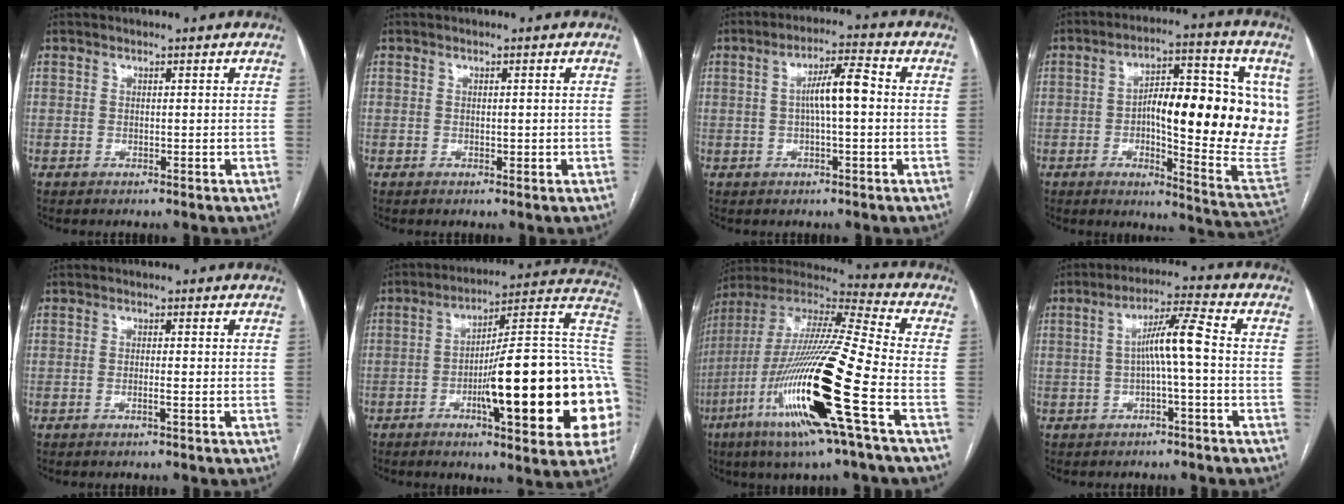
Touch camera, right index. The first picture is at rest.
{"total": 0.9, "force": [-0.3, 0.4, 0.8], "torque": [-0.014, -0.001, -0.002]}
{"total": 6.5, "force": [0.2, 0.9, 6.4], "torque": [-0.114, 0.018, 0.001]}
{"total": 23.1, "force": [2.6, 5.3, 22.3], "torque": [-0.247, 0.030, 0.043]}
{"total": 1.2, "force": [-0.6, -0.1, 1.1], "torque": [-0.020, 0.001, -0.010]}
{"total": 26.5, "force": [-5.1, 3.1, 25.8], "torque": [-0.284, 0.009, -0.077]}
{"total": 24.9, "force": [-8.5, 0.9, 23.4], "torque": [-0.472, -0.037, -0.163]}
{"total": 6.6, "force": [-0.5, -0.1, 6.5], "torque": [-0.115, 0.022, -0.007]}